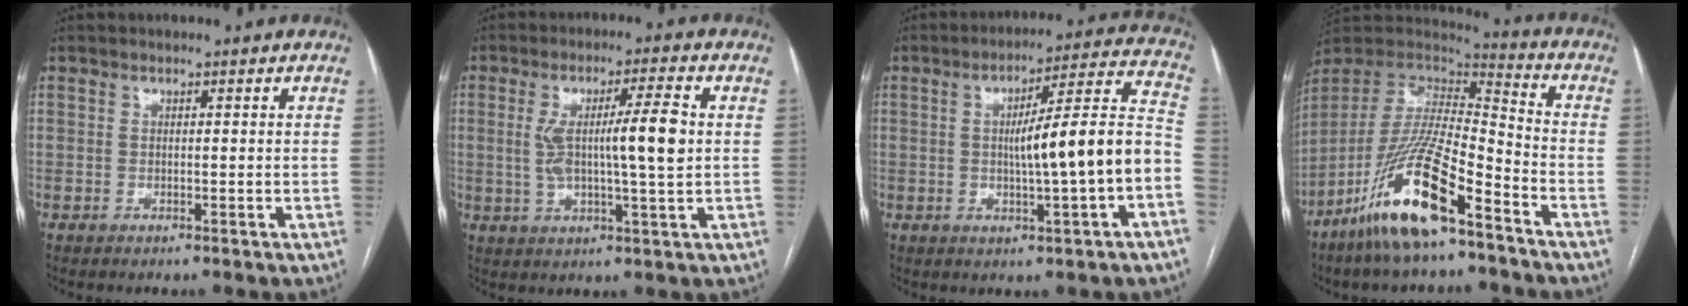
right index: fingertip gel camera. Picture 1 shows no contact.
{"total": 9.8, "force": [0.9, 0.4, 9.8], "torque": [-0.175, 0.009, 0.017]}
{"total": 14.3, "force": [-2.4, 0.0, 14.1], "torque": [-0.201, 0.024, -0.035]}
{"total": 17.6, "force": [-11.0, 3.2, 13.4], "torque": [-0.288, -0.021, -0.206]}